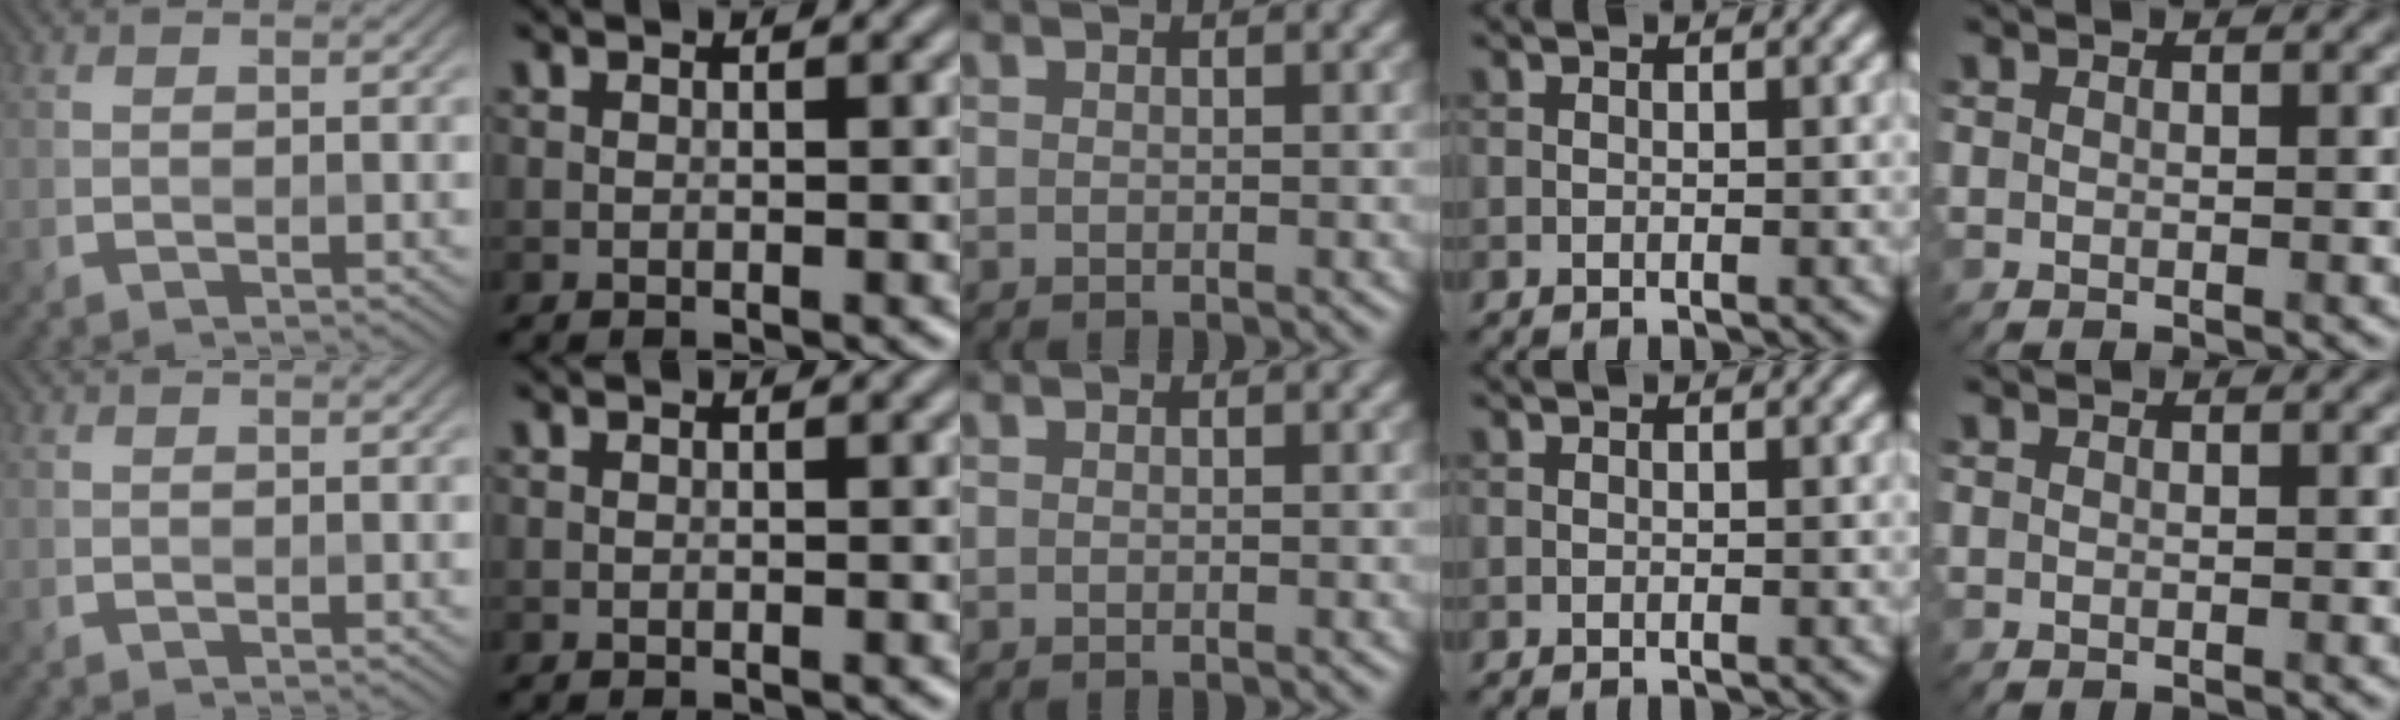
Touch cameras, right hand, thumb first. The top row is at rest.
{}